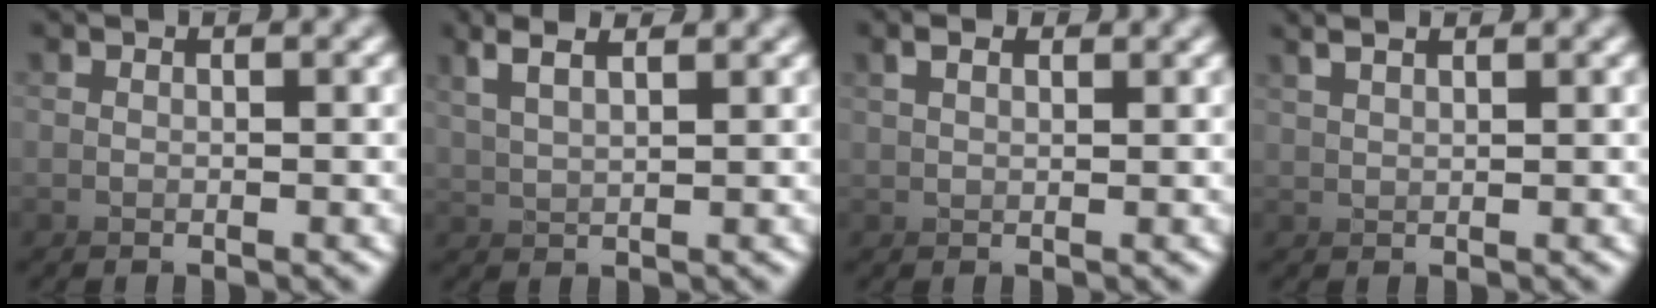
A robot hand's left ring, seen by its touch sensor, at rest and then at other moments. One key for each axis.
{"total": 2.1, "fx": 1.5, "fy": -1.0, "fz": 1.2, "tx": -0.043, "ty": 0.006, "tz": 0.029}
{"total": 0.8, "fx": 0.0, "fy": -0.7, "fz": -0.2, "tx": 0.015, "ty": 0.008, "tz": -0.004}
{"total": 1.2, "fx": 0.7, "fy": -0.8, "fz": 0.4, "tx": 0.000, "ty": 0.011, "tz": 0.011}